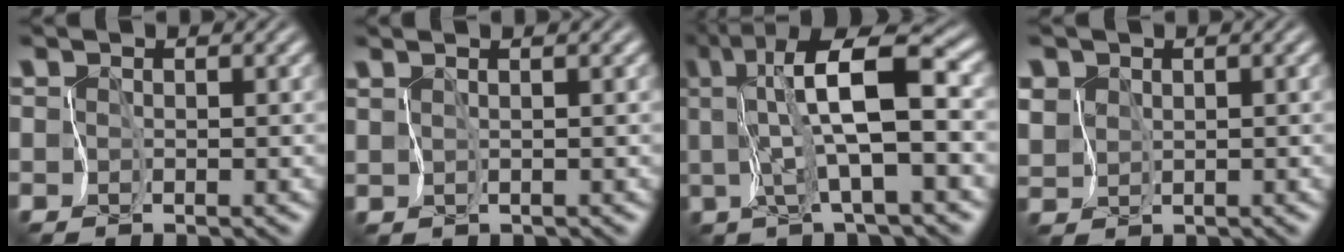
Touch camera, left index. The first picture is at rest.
{"total": 1.4, "force": [0.5, -1.2, -0.5], "torque": [0.002, -0.013, 0.027]}
{"total": 6.6, "force": [0.7, -0.2, 6.5], "torque": [-0.124, 0.005, 0.020]}
{"total": 4.9, "force": [3.1, 3.5, 1.4], "torque": [-0.056, 0.008, 0.049]}